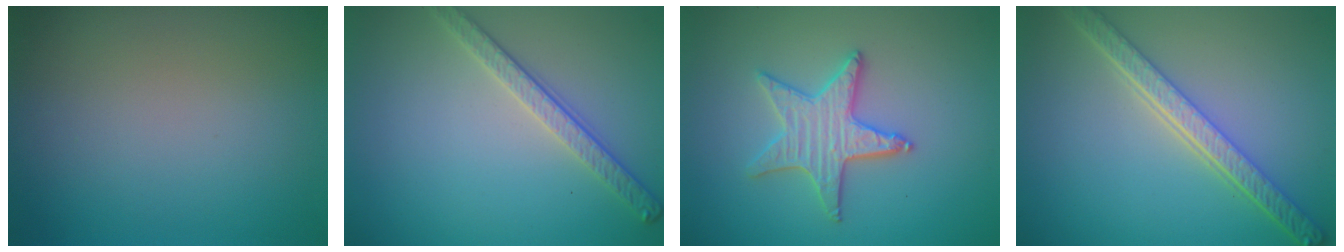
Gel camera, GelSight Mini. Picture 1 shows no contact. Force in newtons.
{"total": 2.7, "press": 2.6, "slide": 0.9}
{"total": 3.3, "press": 3.3, "slide": 0.4}
{"total": 5.4, "press": 4.1, "slide": 3.4}